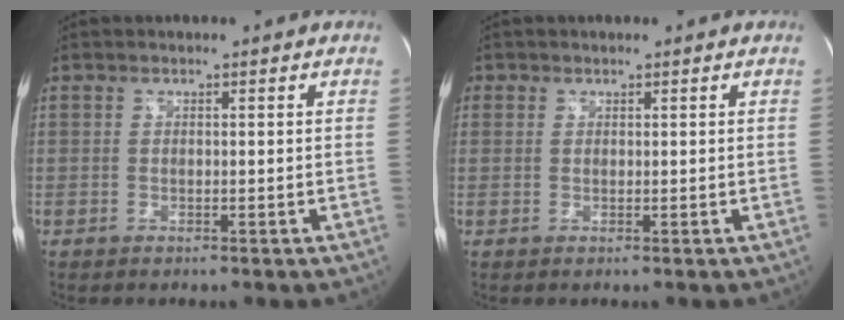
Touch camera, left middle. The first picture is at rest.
{"total": 0.9, "force": [0.4, 0.8, 0.0], "torque": [0.009, 0.002, 0.005]}